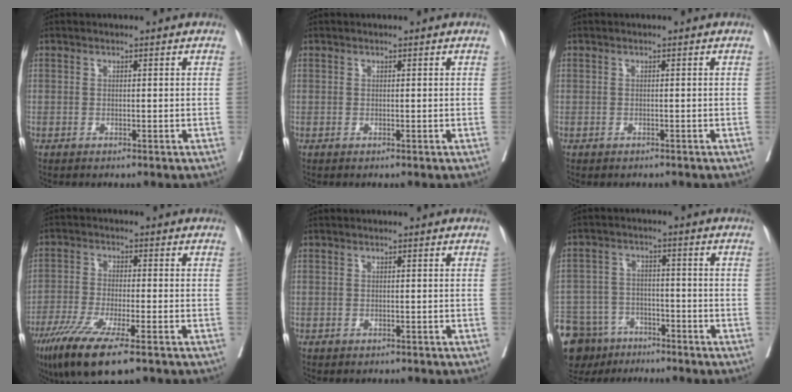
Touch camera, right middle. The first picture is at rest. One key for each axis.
{"total": 0.0}
{"total": 1.1, "fx": -1.0, "fy": 0.5, "fz": 0.3, "tx": -0.012, "ty": -0.001, "tz": -0.014}
{"total": 11.4, "fx": -7.2, "fy": 1.2, "fz": 8.8, "tx": -0.157, "ty": -0.031, "tz": -0.118}
{"total": 0.9, "fx": -0.7, "fy": 0.4, "fz": 0.3, "tx": -0.012, "ty": -0.001, "tz": -0.010}
{"total": 14.1, "fx": -10.3, "fy": 8.5, "fz": 4.5, "tx": -0.113, "ty": 0.004, "tz": -0.163}